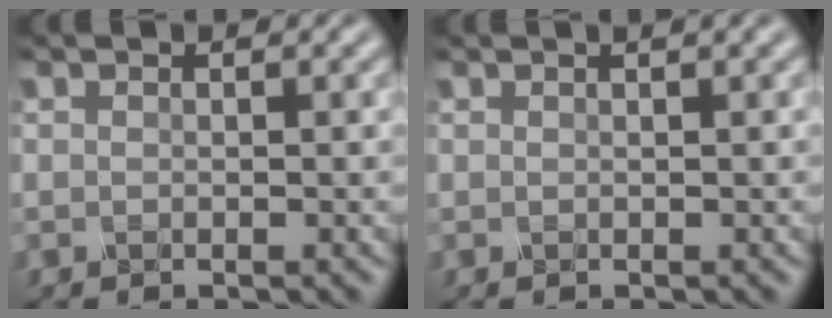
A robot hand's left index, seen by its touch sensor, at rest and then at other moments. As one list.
[{"total": 0.9, "force": [0.5, 0.2, 0.6], "torque": [-0.012, 0.000, 0.003]}]